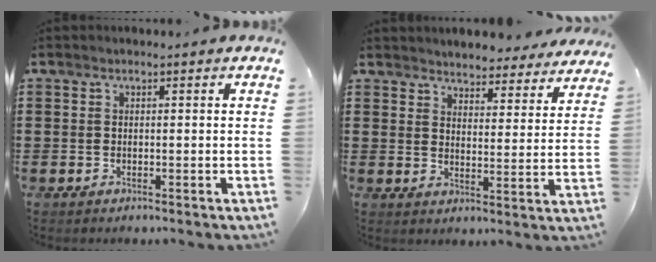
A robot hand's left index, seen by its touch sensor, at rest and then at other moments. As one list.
[{"total": 4.1, "force": [4.1, 0.0, -0.3], "torque": [-0.009, -0.032, 0.069]}]